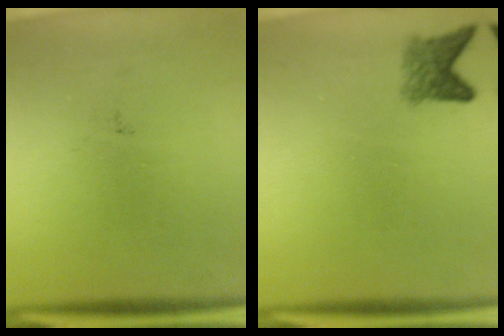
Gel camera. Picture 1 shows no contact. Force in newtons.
{"total": 2.8}